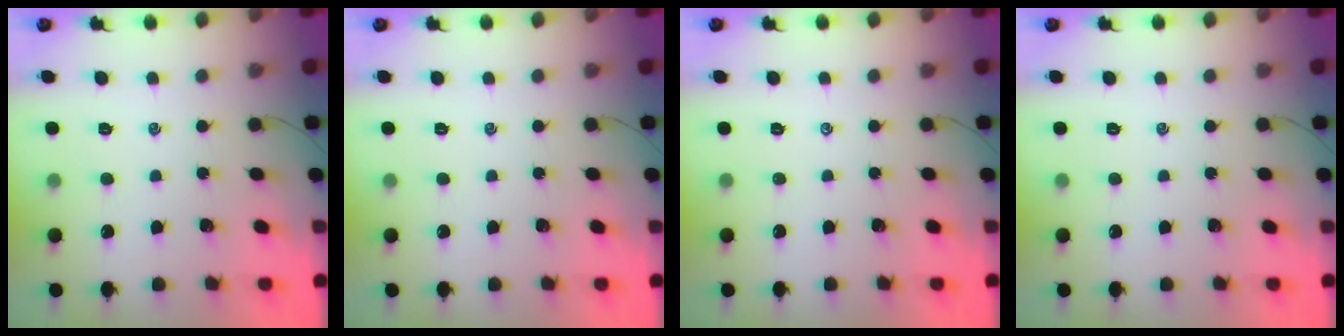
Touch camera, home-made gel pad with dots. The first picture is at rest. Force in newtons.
{"total": 0.0}
{"total": 0.0}
{"total": 0.0}